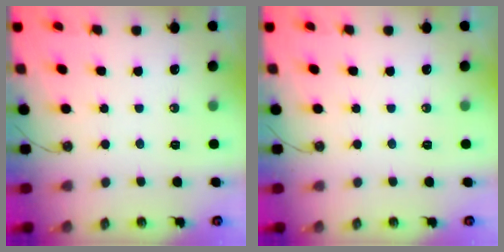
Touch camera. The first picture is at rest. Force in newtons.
{"total": 0.0}